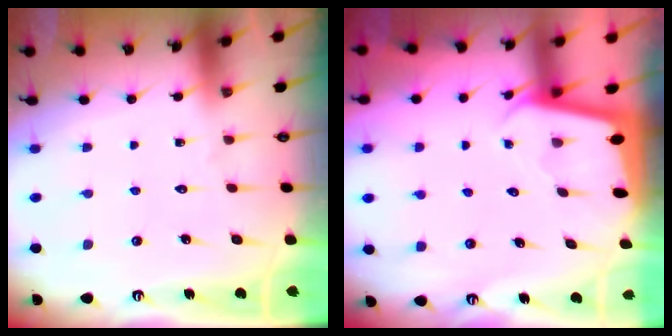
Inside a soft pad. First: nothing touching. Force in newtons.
{"total": 2.1, "press": 2.1, "slide": 0.1}